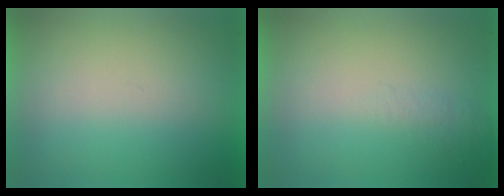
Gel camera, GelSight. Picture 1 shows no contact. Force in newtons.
{"total": 1.1}